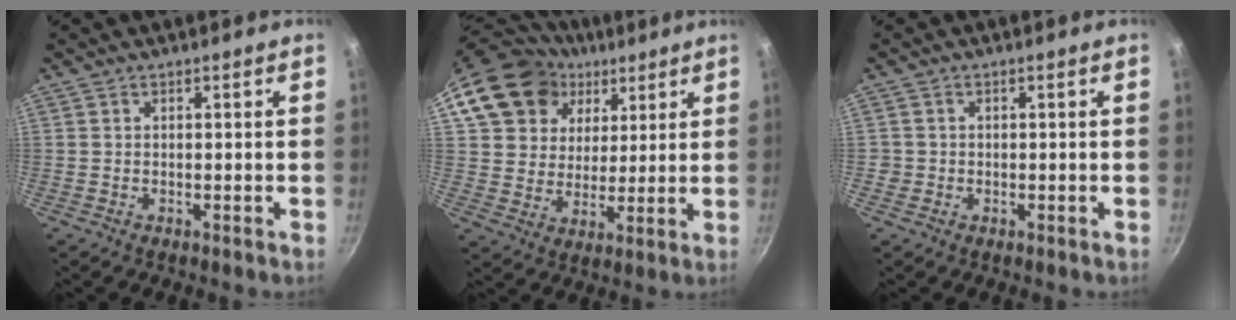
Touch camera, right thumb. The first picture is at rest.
{"total": 19.3, "force": [8.6, 15.3, 8.1], "torque": [-0.140, 0.015, 0.154]}
{"total": 1.3, "force": [-0.3, 1.3, 0.2], "torque": [0.001, 0.005, -0.004]}